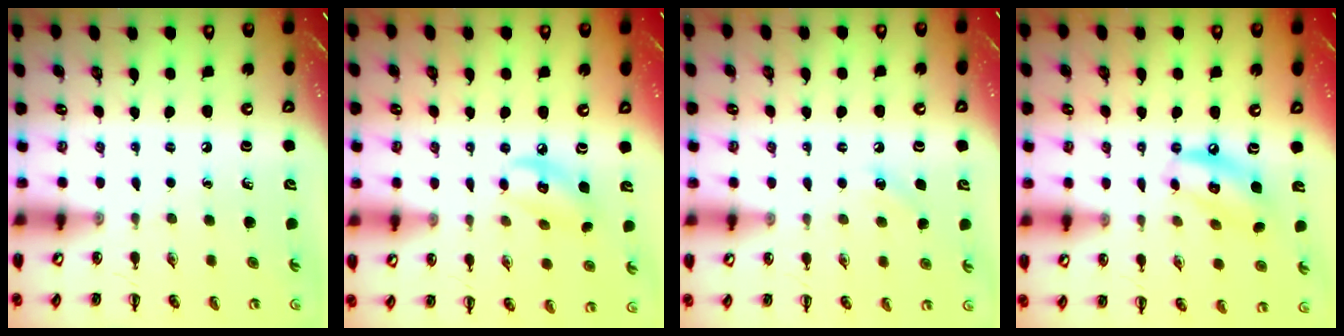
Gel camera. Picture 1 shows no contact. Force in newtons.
{"total": 7.9, "press": 7.8, "slide": 1.2}
{"total": 4.0, "press": 3.8, "slide": 1.1}
{"total": 9.5, "press": 9.3, "slide": 2.1}